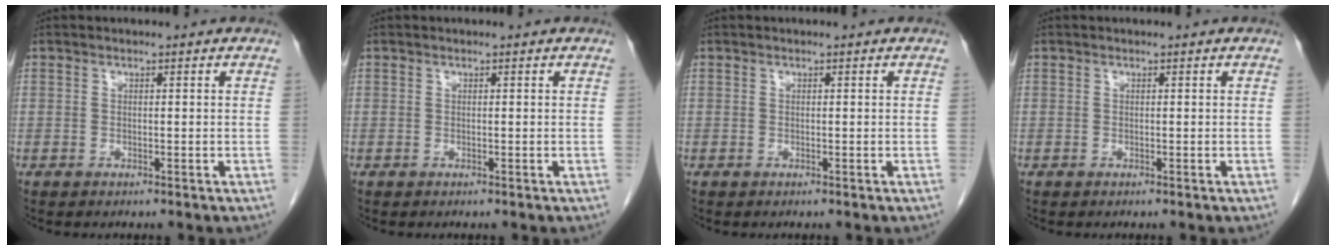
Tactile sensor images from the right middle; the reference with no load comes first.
{"total": 0.0}
{"total": 0.0}
{"total": 0.0}